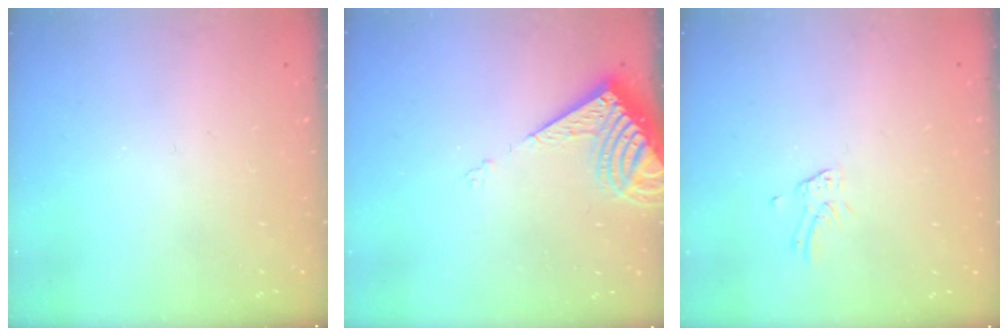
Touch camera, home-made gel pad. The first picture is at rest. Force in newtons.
{"total": 8.3, "press": 8.2, "slide": 0.9}
{"total": 1.3, "press": 1.3, "slide": 0.1}